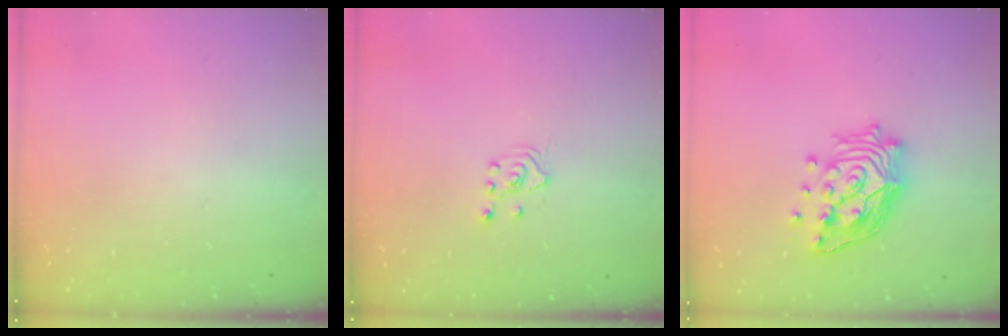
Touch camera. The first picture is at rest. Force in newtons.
{"total": 2.6, "press": 2.4, "slide": 0.8}
{"total": 16.9, "press": 16.7, "slide": 2.7}